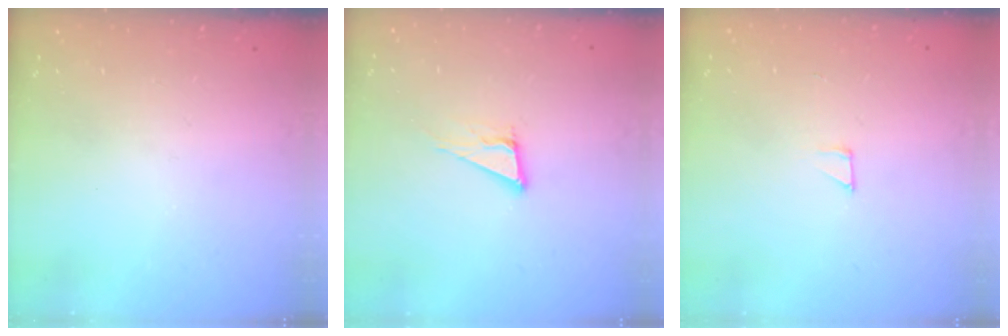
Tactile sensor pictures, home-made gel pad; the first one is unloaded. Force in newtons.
{"total": 6.8, "press": 6.2, "slide": 2.8}
{"total": 2.1, "press": 2.1, "slide": 0.1}